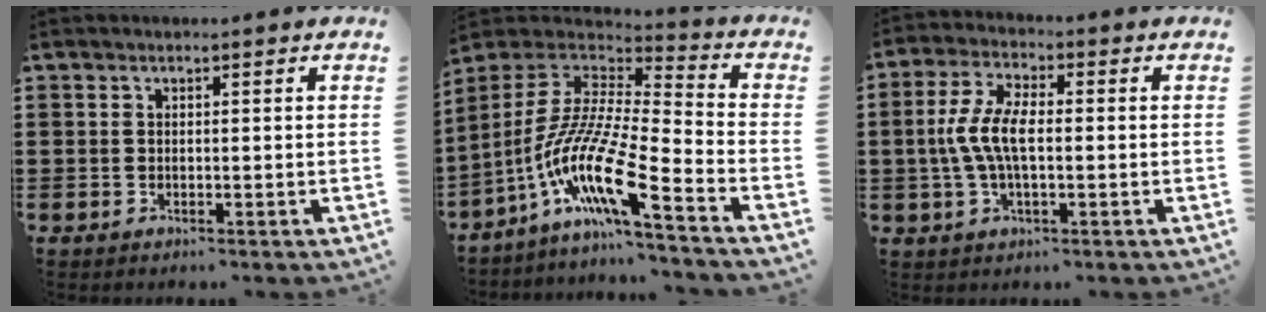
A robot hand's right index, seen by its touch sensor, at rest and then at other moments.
{"total": 13.7, "force": [-8.1, 1.4, 10.9], "torque": [-0.242, -0.022, -0.169]}
{"total": 7.0, "force": [-0.6, 2.8, 6.4], "torque": [-0.148, -0.004, -0.020]}